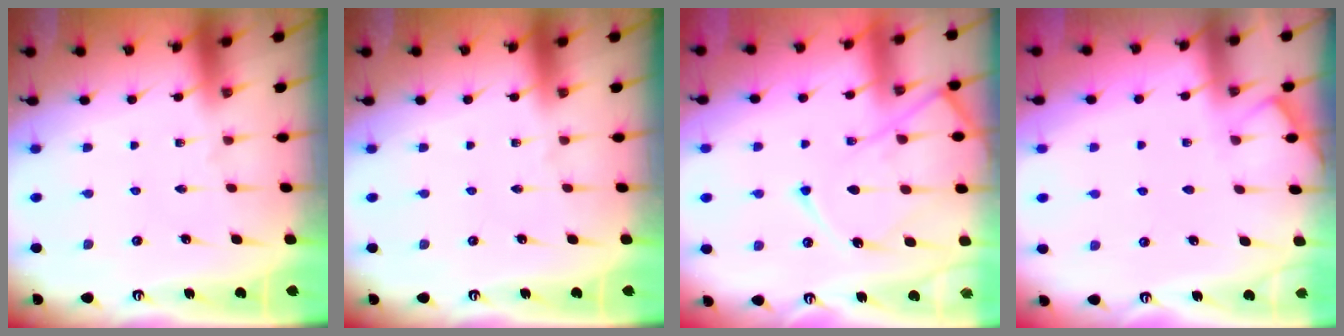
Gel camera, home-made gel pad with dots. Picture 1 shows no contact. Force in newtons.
{"total": 0.0}
{"total": 12.8, "press": 12.8, "slide": 1.3}
{"total": 3.8, "press": 3.8, "slide": 0.5}